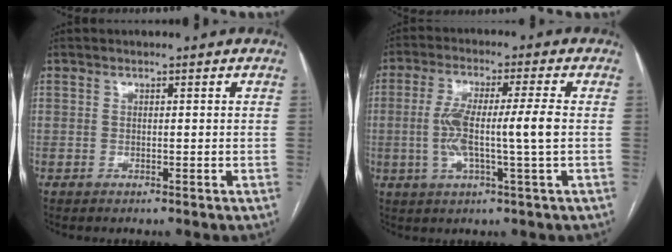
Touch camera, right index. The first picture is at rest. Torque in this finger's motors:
{"motor_torque": [1.65, 0.05, 0.71, 0.21]}